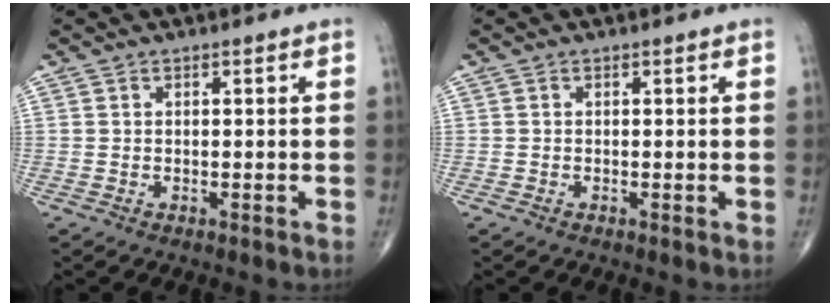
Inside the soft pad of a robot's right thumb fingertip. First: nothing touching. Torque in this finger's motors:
{"motor_torque": [0.35, -0.01, -0.15, -0.23, 0.00]}